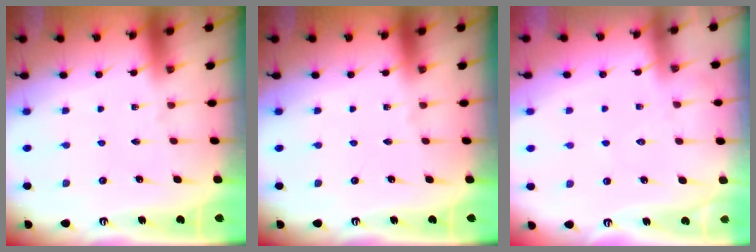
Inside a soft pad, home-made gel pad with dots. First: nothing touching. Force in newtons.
{"total": 0.0}
{"total": 6.1, "press": 6.1, "slide": 0.8}